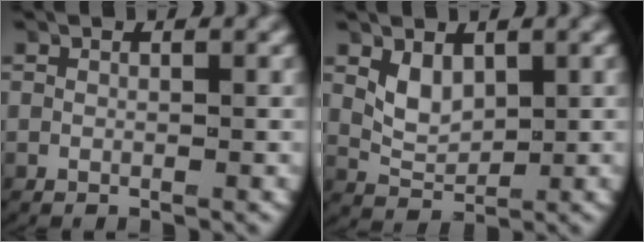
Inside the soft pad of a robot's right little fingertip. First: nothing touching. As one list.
[{"total": 2.9, "force": [0.7, 2.0, 1.9], "torque": [-0.044, -0.009, 0.017]}]